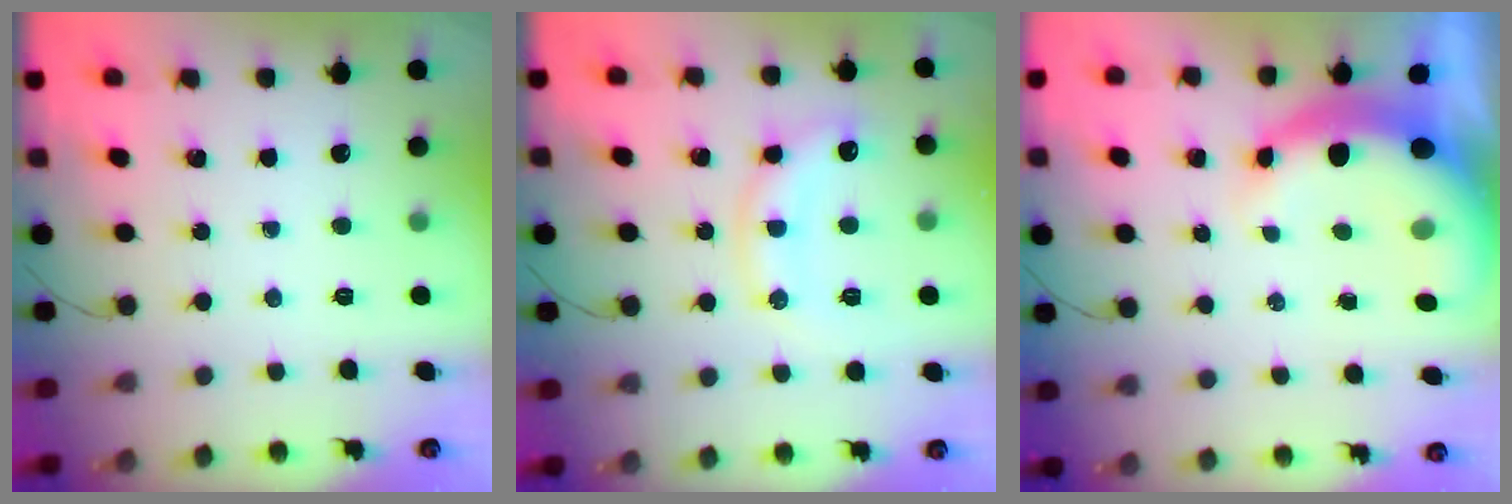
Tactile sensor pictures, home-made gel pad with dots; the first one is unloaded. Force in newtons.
{"total": 11.0, "press": 10.9, "slide": 0.7}
{"total": 10.6, "press": 10.4, "slide": 2.3}